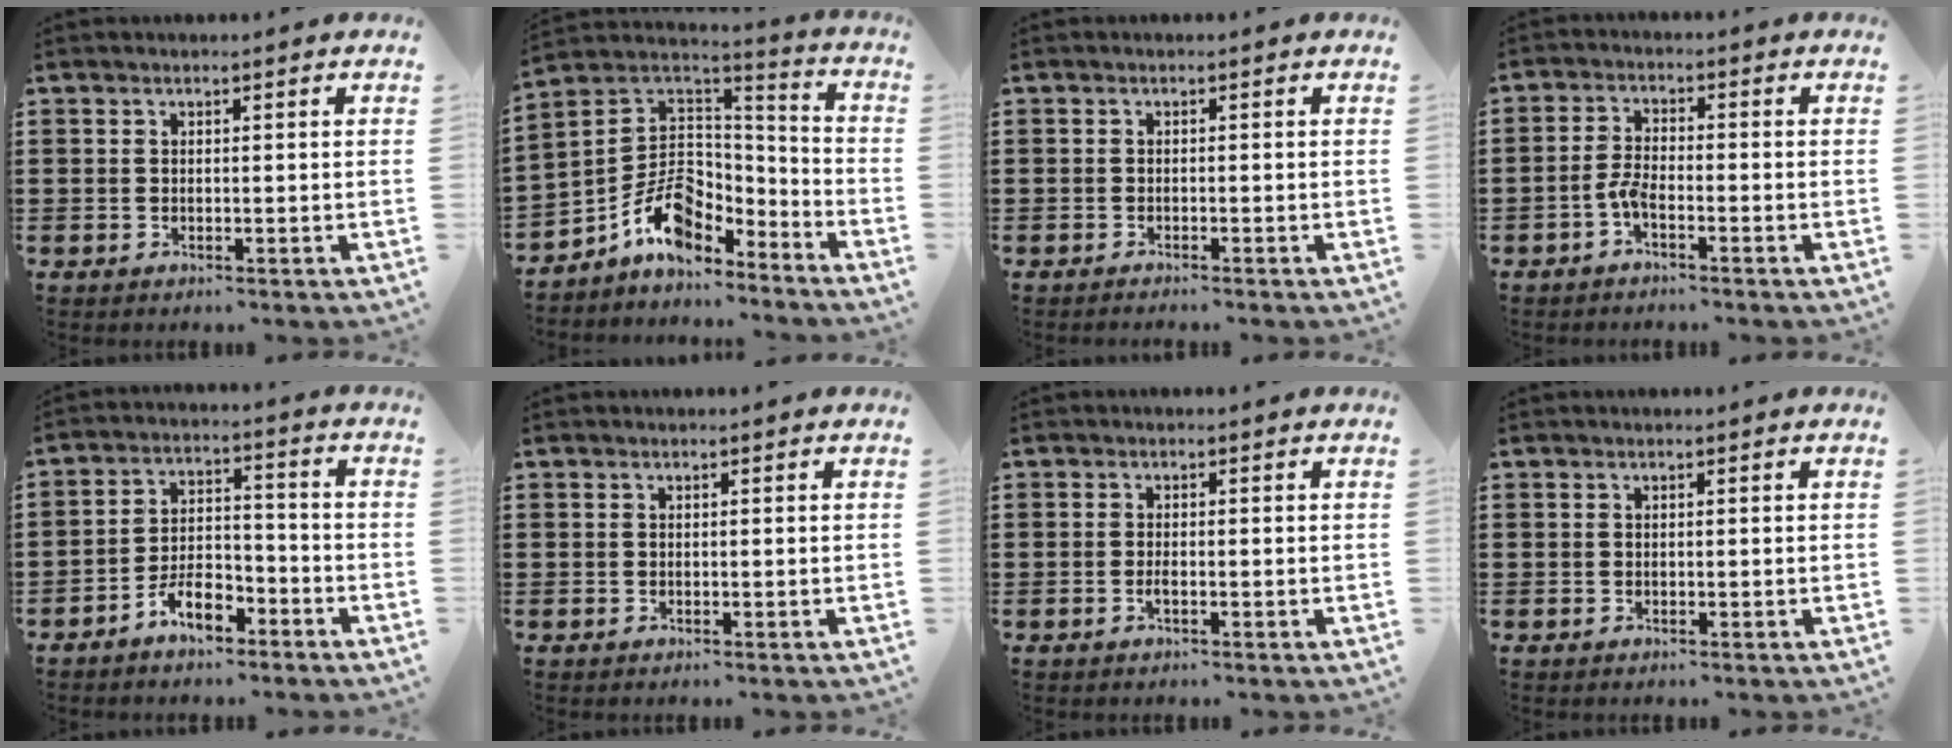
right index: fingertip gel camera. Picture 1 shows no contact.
{"total": 9.6, "force": [-5.1, 6.4, 5.0], "torque": [-0.121, 0.004, -0.095]}
{"total": 0.7, "force": [-0.7, 0.0, 0.1], "torque": [-0.004, -0.002, -0.014]}
{"total": 3.3, "force": [-1.8, 0.8, 2.6], "torque": [-0.069, -0.007, -0.039]}
{"total": 6.3, "force": [-4.5, 2.5, 3.5], "torque": [-0.070, 0.013, -0.085]}
{"total": 0.0}
{"total": 1.1, "force": [-0.5, 0.1, 1.0], "torque": [-0.021, -0.007, -0.007]}
{"total": 0.0}